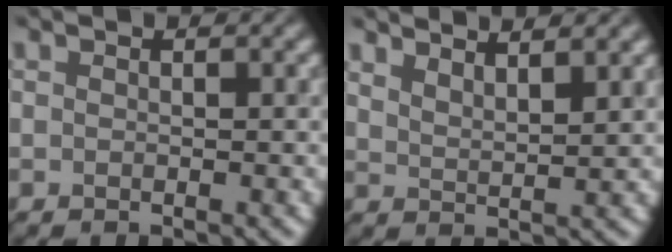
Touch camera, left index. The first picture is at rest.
{"total": 3.9, "force": [3.3, 0.8, 1.8], "torque": [-0.013, 0.012, 0.044]}